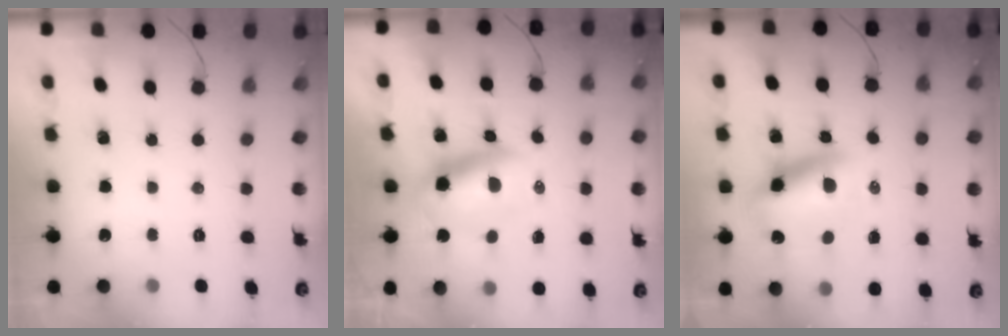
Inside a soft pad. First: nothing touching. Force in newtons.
{"total": 8.0, "press": 7.7, "slide": 2.3}
{"total": 10.9, "press": 10.6, "slide": 2.4}